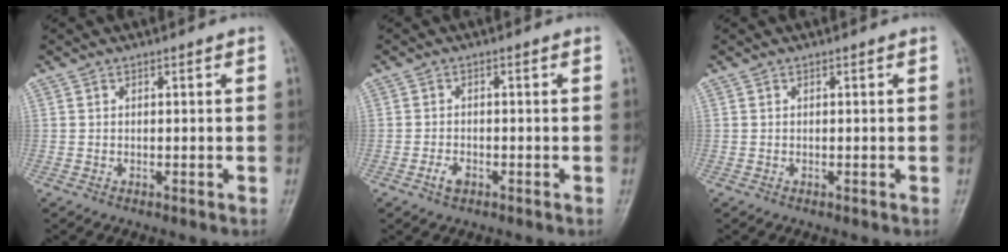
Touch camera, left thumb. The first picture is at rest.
{"total": 2.1, "force": [-1.1, 1.2, 1.3], "torque": [-0.025, 0.007, -0.021]}
{"total": 0.0}